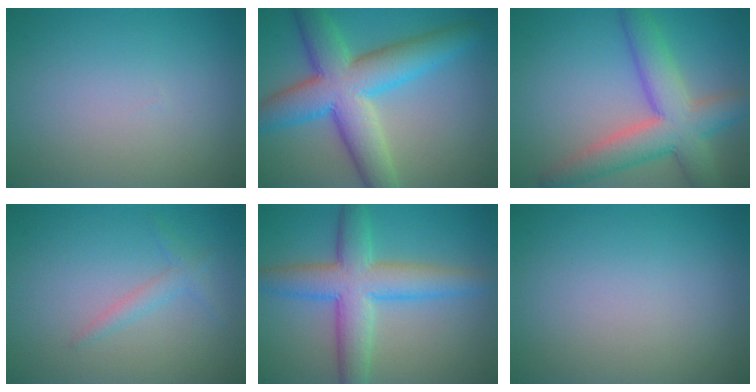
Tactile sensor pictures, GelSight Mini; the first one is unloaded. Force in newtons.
{"total": 9.7, "press": 9.7, "slide": 0.3}
{"total": 7.5, "press": 7.5, "slide": 0.4}
{"total": 1.5, "press": 1.5, "slide": 0.1}
{"total": 7.1, "press": 7.1, "slide": 0.2}
{"total": 0.0}